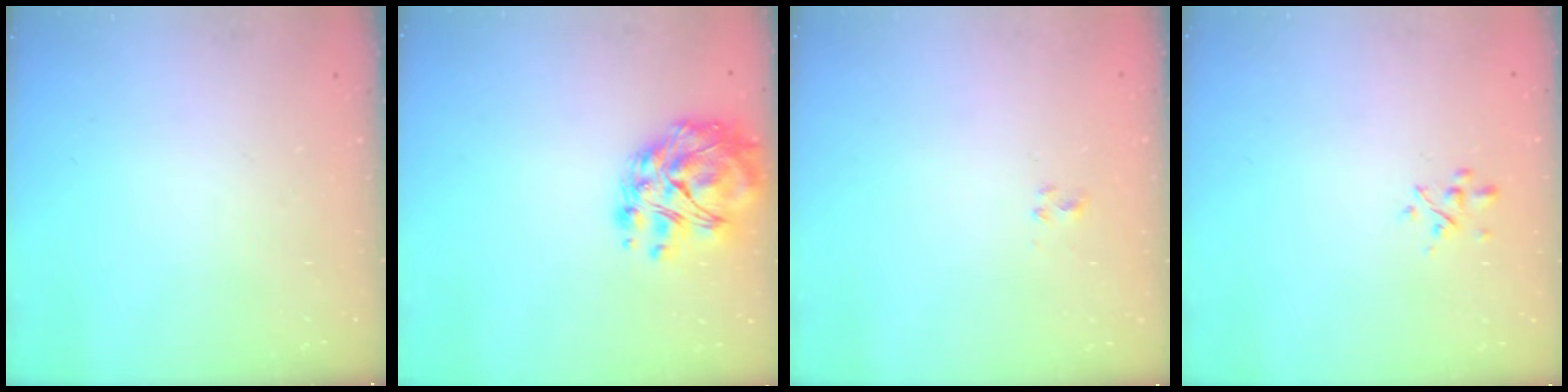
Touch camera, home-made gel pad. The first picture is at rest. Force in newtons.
{"total": 11.8, "press": 11.3, "slide": 3.3}
{"total": 2.0, "press": 1.8, "slide": 1.0}
{"total": 2.2, "press": 2.0, "slide": 0.9}